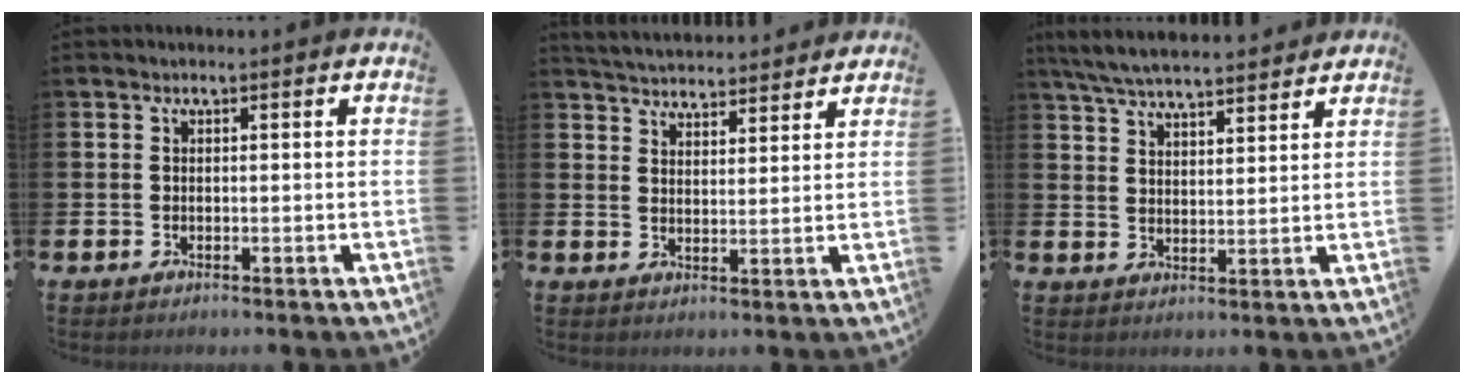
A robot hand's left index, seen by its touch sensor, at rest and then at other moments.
{"total": 4.7, "force": [4.7, 0.5, -0.1], "torque": [-0.013, -0.030, 0.084]}
{"total": 6.4, "force": [6.2, 0.6, 1.6], "torque": [-0.056, -0.025, 0.114]}